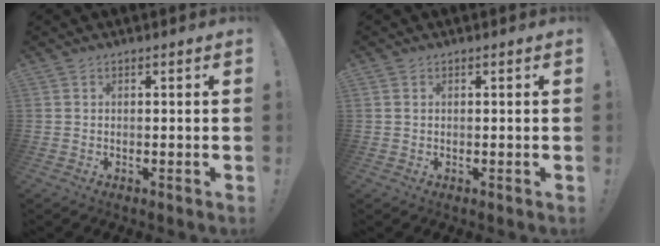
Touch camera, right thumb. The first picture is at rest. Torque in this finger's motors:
{"motor_torque": [0.01, -0.14, -0.26, 0.21, 0.08]}